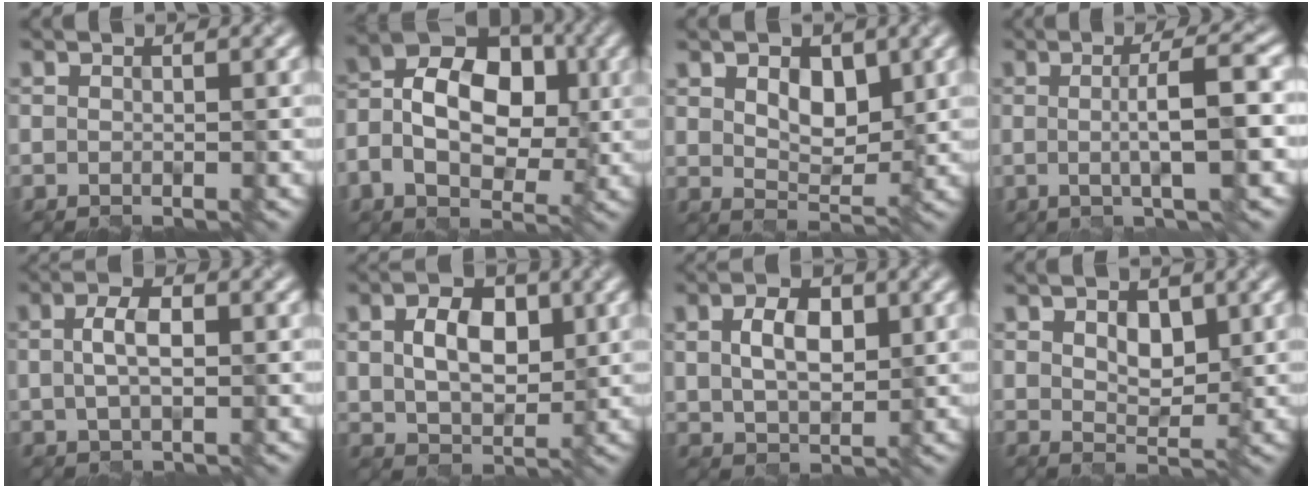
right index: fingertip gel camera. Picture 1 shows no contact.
{"total": 9.3, "force": [-0.4, 6.2, 6.9], "torque": [-0.103, 0.016, -0.015]}
{"total": 3.8, "force": [1.5, 2.3, 2.7], "torque": [-0.045, -0.004, 0.026]}
{"total": 5.4, "force": [0.1, 1.0, 5.3], "torque": [-0.081, 0.005, -0.001]}
{"total": 3.1, "force": [0.7, 1.7, 2.5], "torque": [-0.049, 0.003, 0.010]}
{"total": 5.2, "force": [1.6, 3.6, 3.5], "torque": [-0.066, -0.001, 0.028]}
{"total": 4.3, "force": [1.5, 2.8, 2.9], "torque": [-0.060, 0.002, 0.027]}
{"total": 3.0, "force": [1.3, 1.8, 2.0], "torque": [-0.036, -0.004, 0.025]}